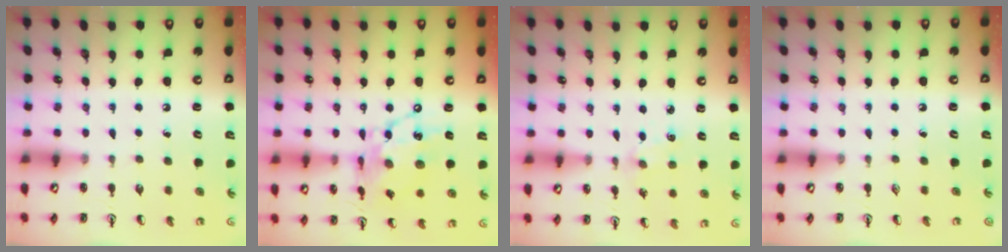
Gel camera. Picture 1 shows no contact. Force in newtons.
{"total": 14.4, "press": 14.4, "slide": 1.1}
{"total": 1.9, "press": 1.9, "slide": 0.2}
{"total": 0.0}